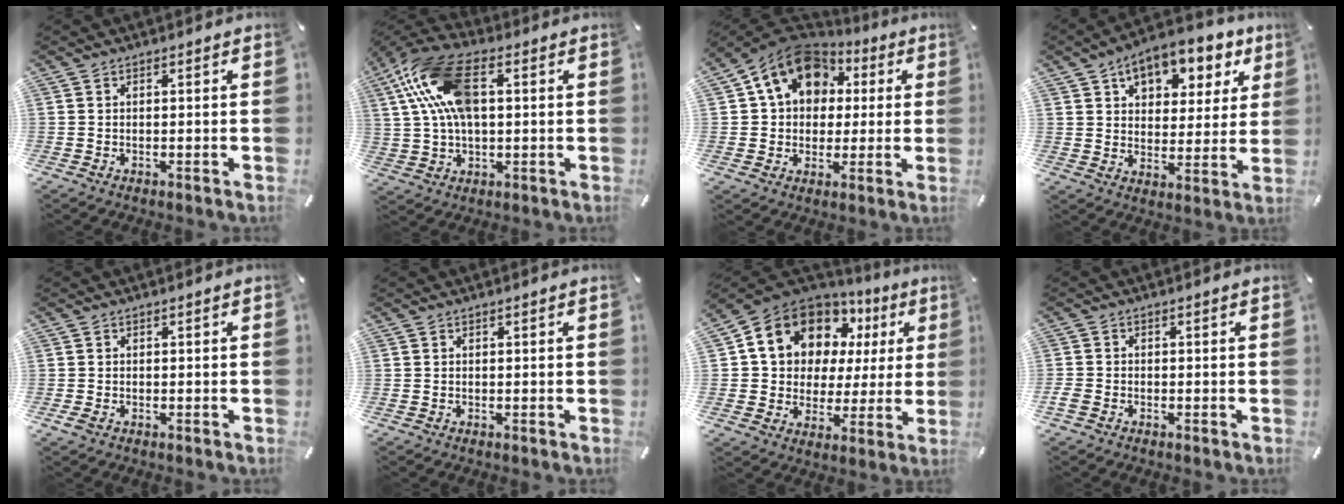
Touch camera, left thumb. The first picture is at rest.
{"total": 15.7, "force": [4.4, 9.3, 11.9], "torque": [-0.261, 0.015, 0.081]}
{"total": 14.3, "force": [4.9, 11.6, 6.9], "torque": [-0.126, -0.014, 0.090]}
{"total": 10.2, "force": [6.7, 6.7, 3.8], "torque": [-0.046, -0.048, 0.116]}
{"total": 1.0, "force": [-0.5, 0.7, 0.6], "torque": [-0.009, 0.002, -0.008]}
{"total": 0.0}
{"total": 14.9, "force": [7.0, 11.9, 5.7], "torque": [-0.111, -0.041, 0.135]}
{"total": 1.9, "force": [-1.2, 1.2, 0.8], "torque": [-0.018, 0.002, -0.024]}